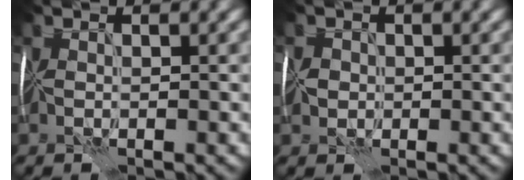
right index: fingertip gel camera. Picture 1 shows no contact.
{"total": 1.4, "force": [-0.7, 1.2, -0.3], "torque": [0.001, 0.001, -0.010]}